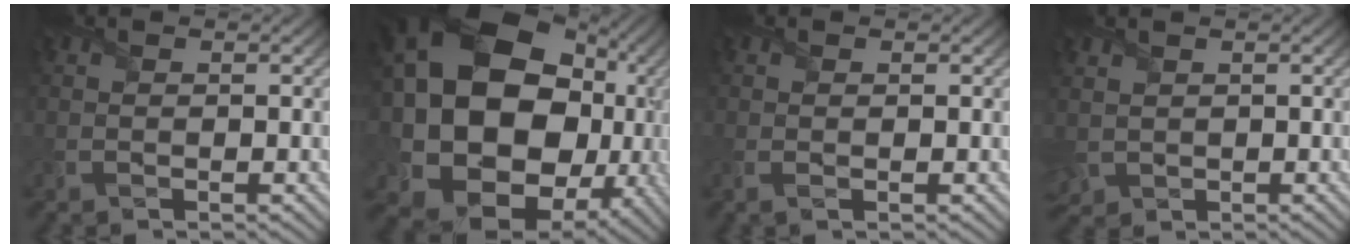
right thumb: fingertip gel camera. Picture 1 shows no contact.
{"total": 21.5, "force": [0.5, 16.8, 13.3], "torque": [-0.295, -0.070, 0.052]}
{"total": 0.9, "force": [0.0, 0.5, 0.7], "torque": [-0.018, 0.000, 0.001]}
{"total": 2.3, "force": [0.7, 2.1, 0.7], "torque": [-0.040, -0.003, 0.014]}